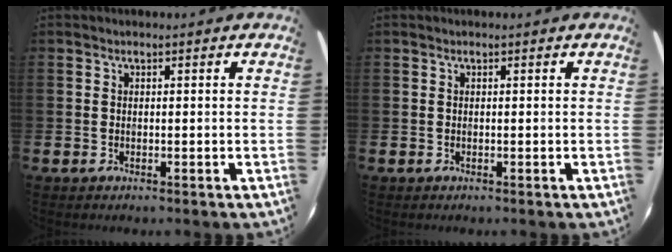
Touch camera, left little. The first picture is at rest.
{"total": 0.0}